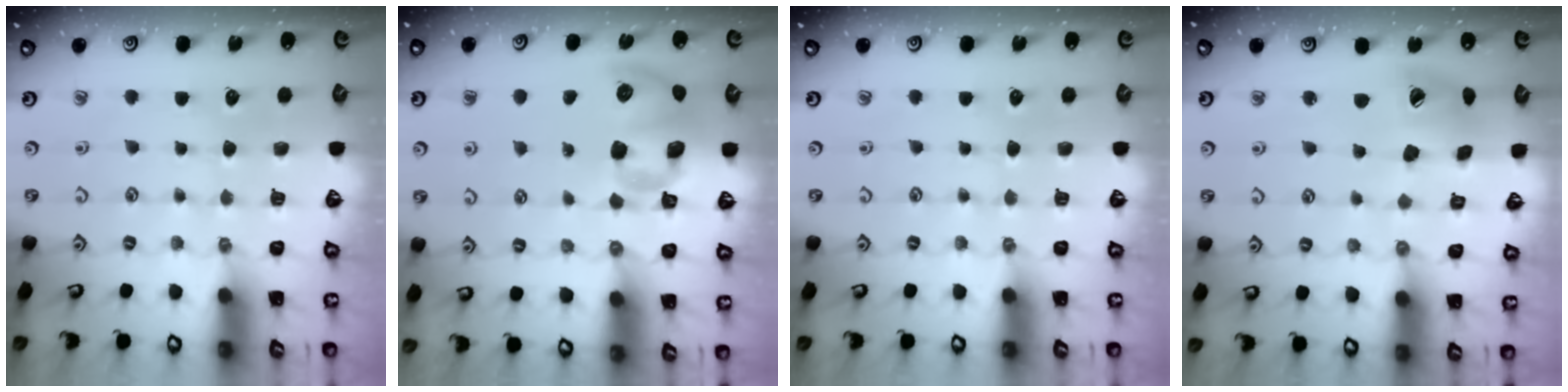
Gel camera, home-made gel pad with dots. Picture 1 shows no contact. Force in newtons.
{"total": 11.6, "press": 11.5, "slide": 1.9}
{"total": 0.0}
{"total": 15.3, "press": 15.1, "slide": 2.1}